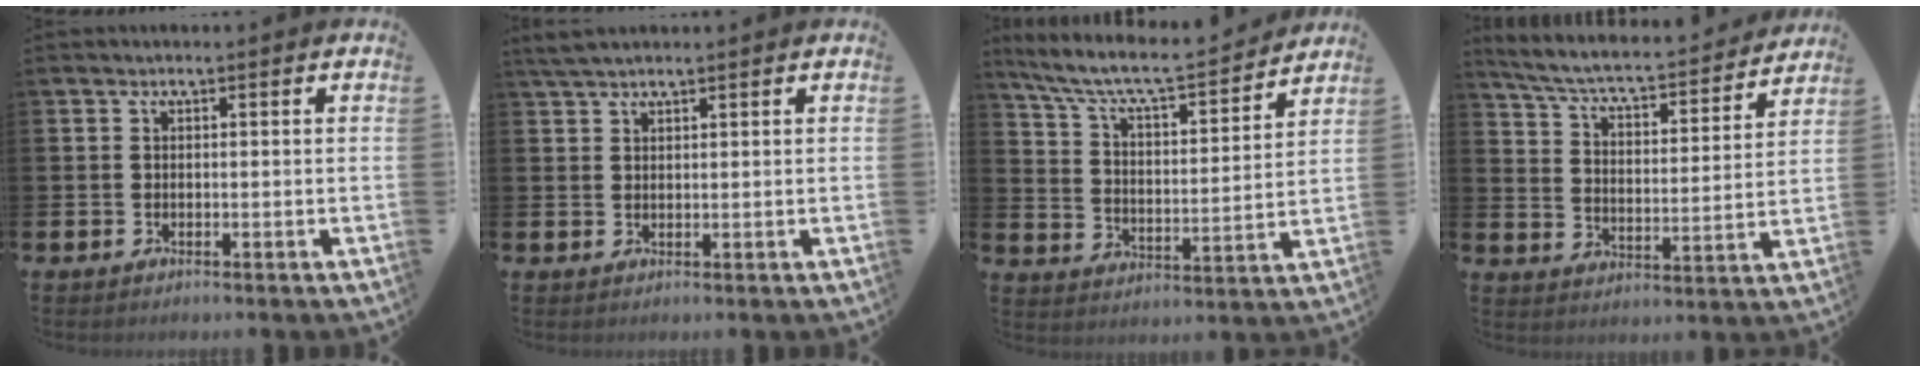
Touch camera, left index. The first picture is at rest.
{"total": 2.6, "force": [2.3, 0.7, 1.0], "torque": [-0.025, 0.001, 0.042]}
{"total": 7.9, "force": [7.1, 1.3, 3.1], "torque": [-0.100, -0.050, 0.118]}
{"total": 5.6, "force": [5.0, 0.8, 2.2], "torque": [-0.075, -0.045, 0.079]}